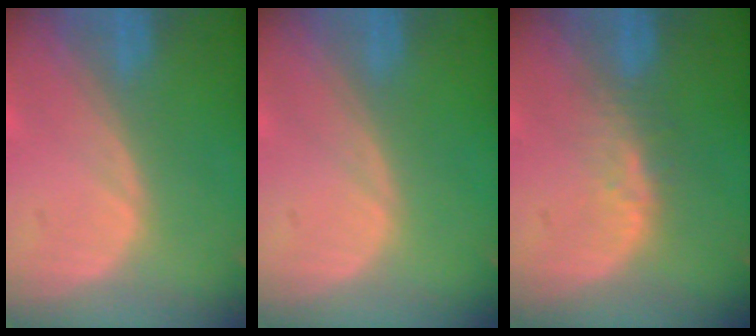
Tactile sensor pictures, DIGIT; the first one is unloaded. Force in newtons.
{"total": 0.0}
{"total": 2.5, "press": 2.4, "slide": 0.2}